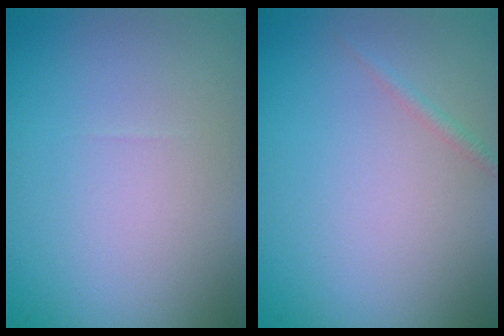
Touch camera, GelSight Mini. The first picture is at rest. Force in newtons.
{"total": 0.7, "press": 0.7, "slide": 0.0}